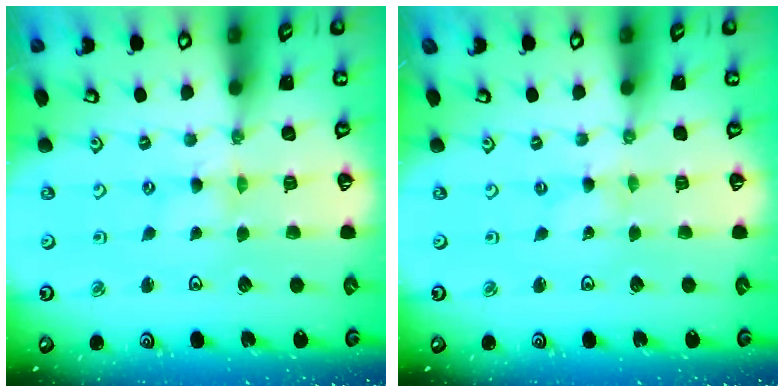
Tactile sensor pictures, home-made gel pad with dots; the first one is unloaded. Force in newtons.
{"total": 0.0}